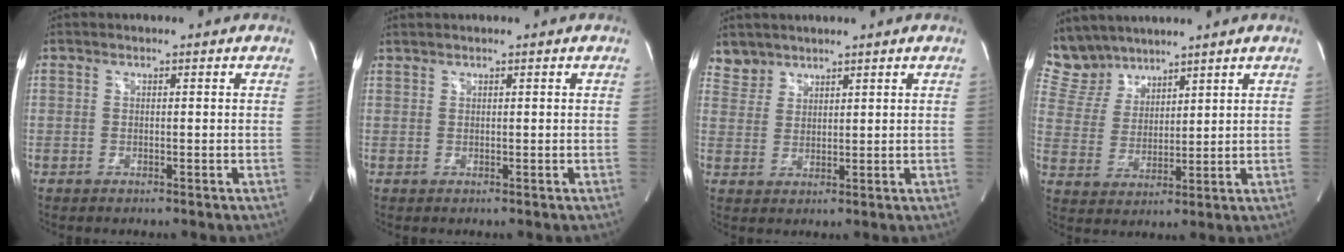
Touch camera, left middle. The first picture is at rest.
{"total": 0.7, "force": [0.7, -0.1, 0.1], "torque": [-0.009, 0.008, 0.021]}
{"total": 3.6, "force": [3.2, 1.6, -0.4], "torque": [0.013, 0.010, 0.064]}
{"total": 7.5, "force": [6.9, 2.8, 0.4], "torque": [-0.023, 0.013, 0.155]}